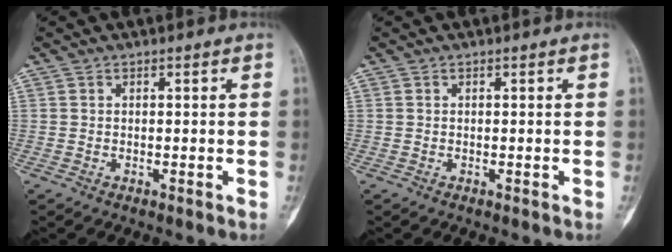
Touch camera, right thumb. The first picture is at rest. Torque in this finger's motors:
{"motor_torque": [0.05, 0.05, 0.11, 0.00, 0.02]}